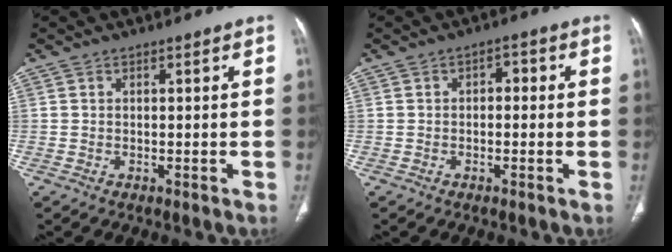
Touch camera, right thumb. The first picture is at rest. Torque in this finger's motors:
{"motor_torque": [0.10, -0.23, -0.07, -0.11, -0.02]}